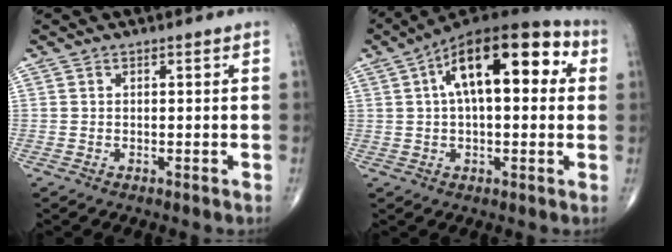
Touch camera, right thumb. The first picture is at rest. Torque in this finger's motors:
{"motor_torque": [0.85, 4.16, 1.75, 0.34, 0.21]}